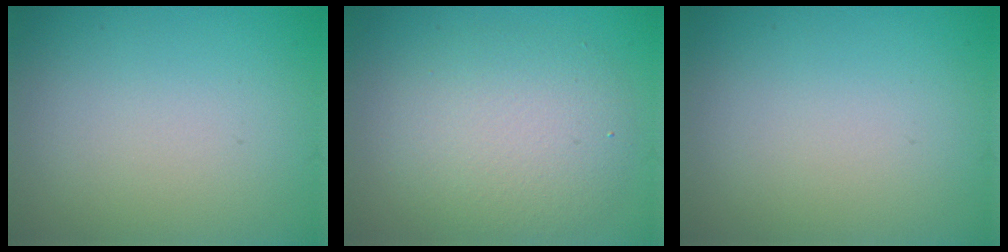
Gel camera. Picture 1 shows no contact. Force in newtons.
{"total": 5.4, "press": 5.3, "slide": 0.4}
{"total": 0.0}